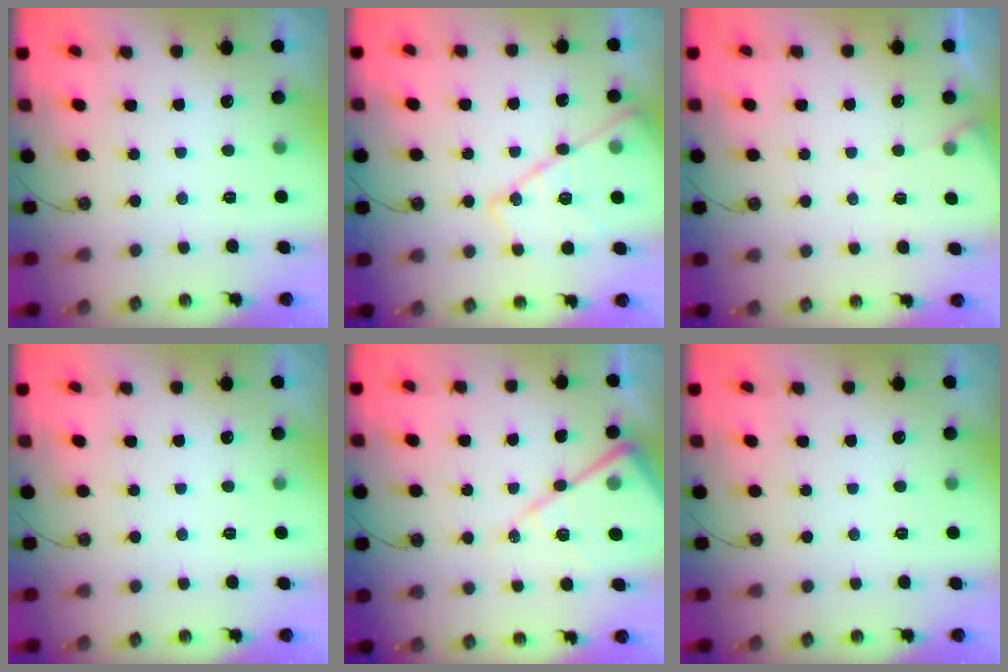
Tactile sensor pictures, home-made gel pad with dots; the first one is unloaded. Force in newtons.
{"total": 15.7, "press": 15.7, "slide": 1.3}
{"total": 4.4, "press": 4.4, "slide": 0.6}
{"total": 0.0}
{"total": 13.8, "press": 13.7, "slide": 1.3}
{"total": 0.0}